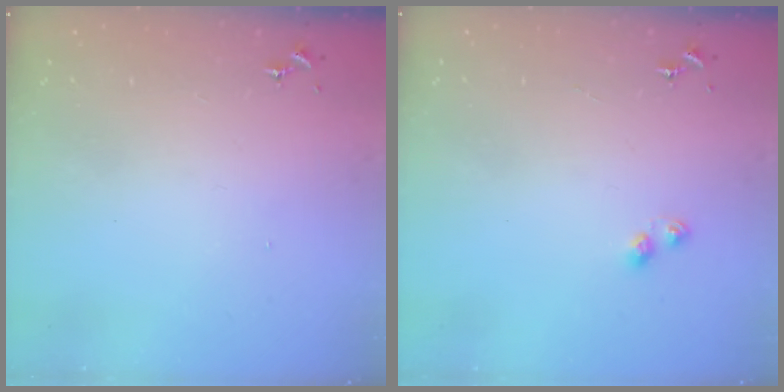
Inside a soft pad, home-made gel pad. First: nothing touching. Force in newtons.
{"total": 3.1, "press": 3.1, "slide": 0.4}